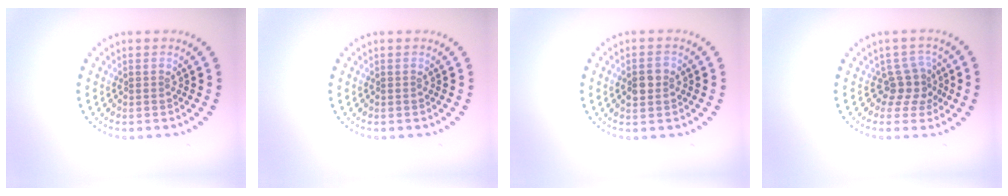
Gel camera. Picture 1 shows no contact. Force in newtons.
{"total": 0.0}
{"total": 2.5, "press": 2.5, "slide": 0.1}
{"total": 2.6, "press": 1.9, "slide": 1.9}